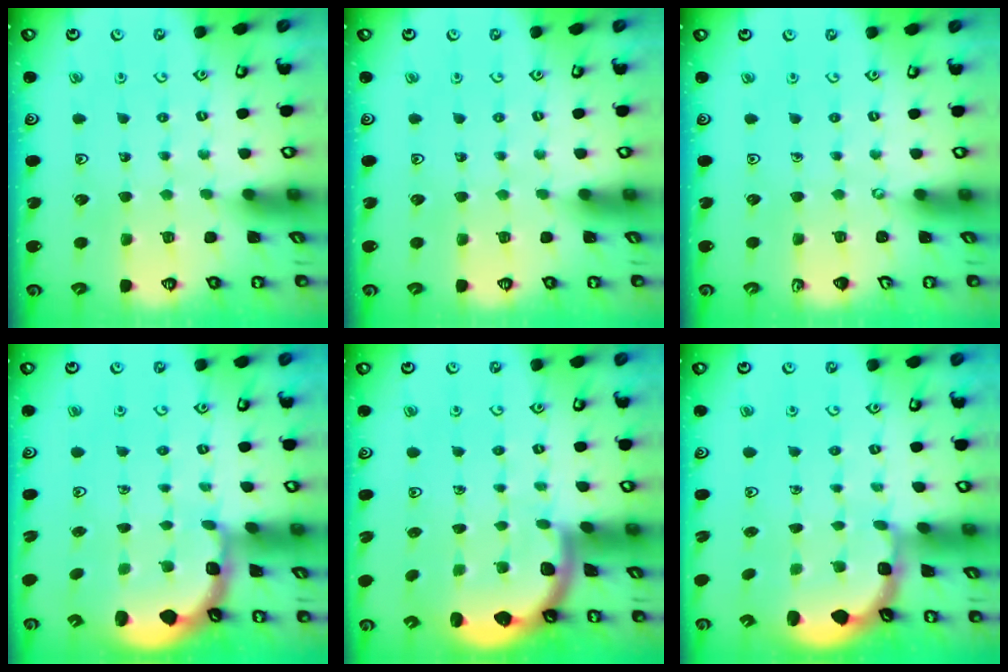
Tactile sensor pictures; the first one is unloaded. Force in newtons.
{"total": 0.0}
{"total": 0.0}
{"total": 2.2, "press": 1.9, "slide": 1.1}
{"total": 1.9, "press": 1.8, "slide": 0.3}
{"total": 2.7, "press": 2.1, "slide": 1.7}